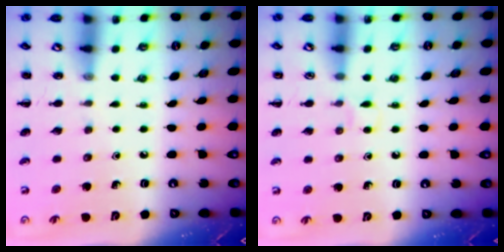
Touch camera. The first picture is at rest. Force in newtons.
{"total": 3.2, "press": 2.9, "slide": 1.3}